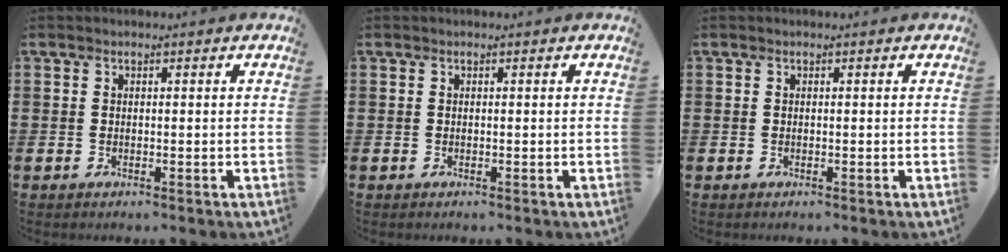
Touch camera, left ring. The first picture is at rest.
{"total": 0.0}
{"total": 0.0}